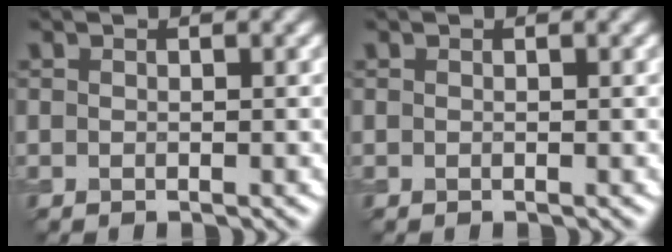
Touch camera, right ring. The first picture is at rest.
{"total": 0.0}